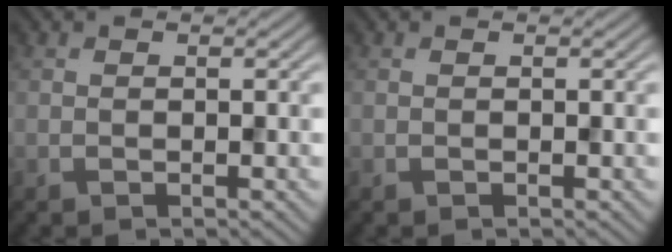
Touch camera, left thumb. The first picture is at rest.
{"total": 0.0}